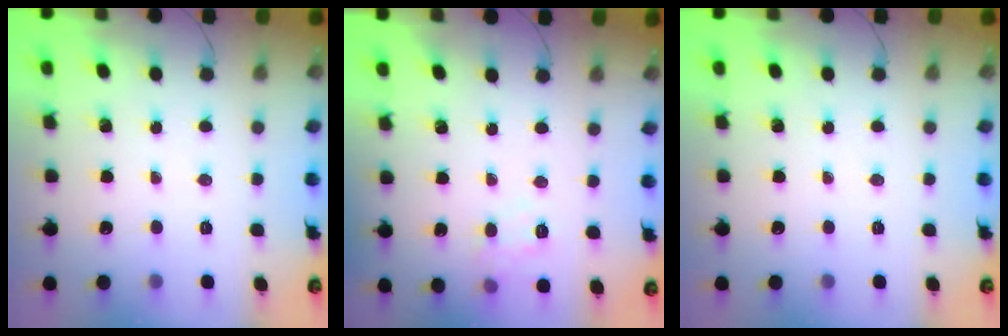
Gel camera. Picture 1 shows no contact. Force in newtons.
{"total": 8.1, "press": 8.0, "slide": 1.1}
{"total": 0.0}